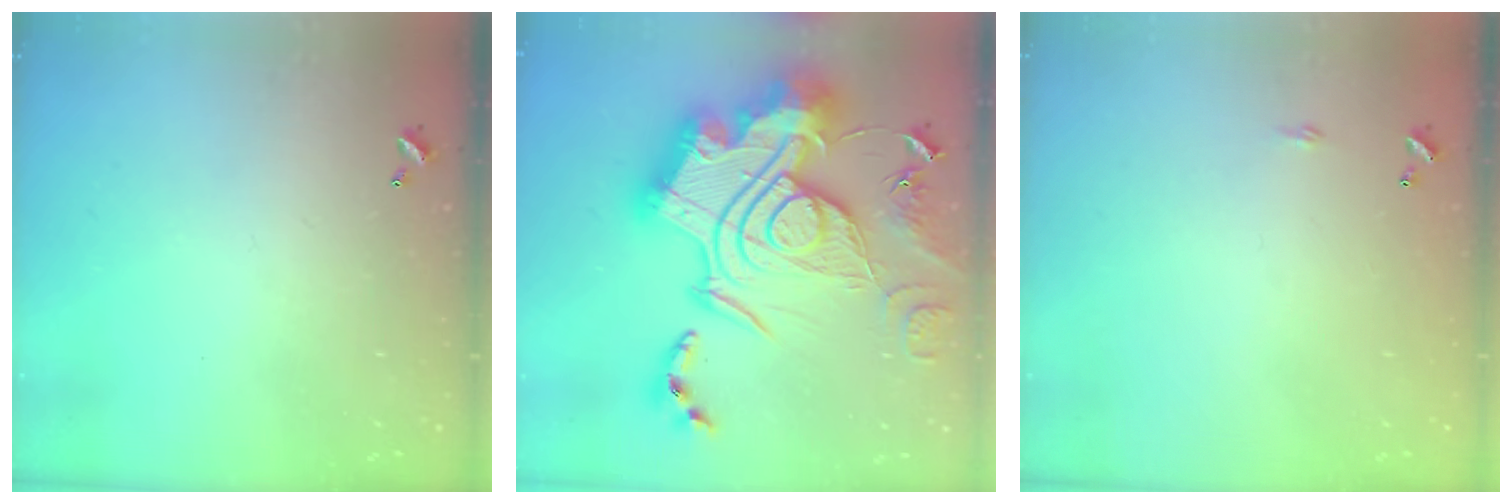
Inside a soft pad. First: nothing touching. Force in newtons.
{"total": 0.6, "press": 0.6, "slide": 0.0}
{"total": 2.2, "press": 2.1, "slide": 0.4}